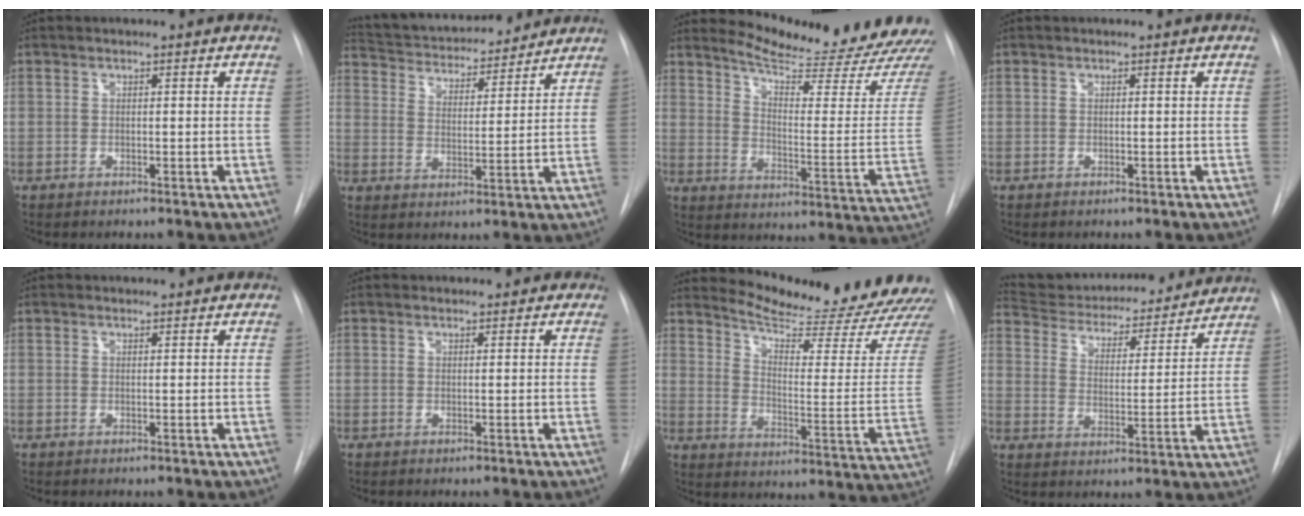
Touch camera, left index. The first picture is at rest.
{"total": 16.4, "force": [15.2, 3.6, 5.0], "torque": [-0.084, 0.015, 0.234]}
{"total": 18.0, "force": [17.4, -1.6, 4.4], "torque": [-0.076, -0.128, 0.223]}
{"total": 0.0}
{"total": 0.9, "force": [0.9, 0.2, 0.1], "torque": [-0.008, 0.008, 0.015]}
{"total": 1.9, "force": [1.5, 1.1, 0.3], "torque": [0.007, 0.010, 0.011]}
{"total": 19.8, "force": [19.1, -0.9, 5.2], "torque": [-0.087, -0.131, 0.244]}
{"total": 23.0, "force": [21.6, 4.7, 6.6], "torque": [-0.098, -0.031, 0.297]}